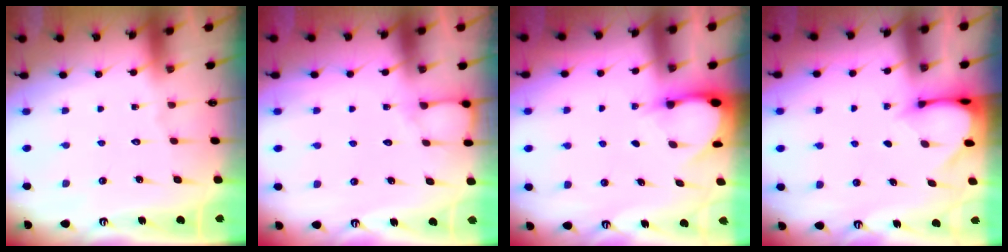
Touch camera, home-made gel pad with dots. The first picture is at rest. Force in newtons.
{"total": 3.5, "press": 3.4, "slide": 0.4}
{"total": 3.1, "press": 3.1, "slide": 0.3}
{"total": 3.2, "press": 3.2, "slide": 0.2}